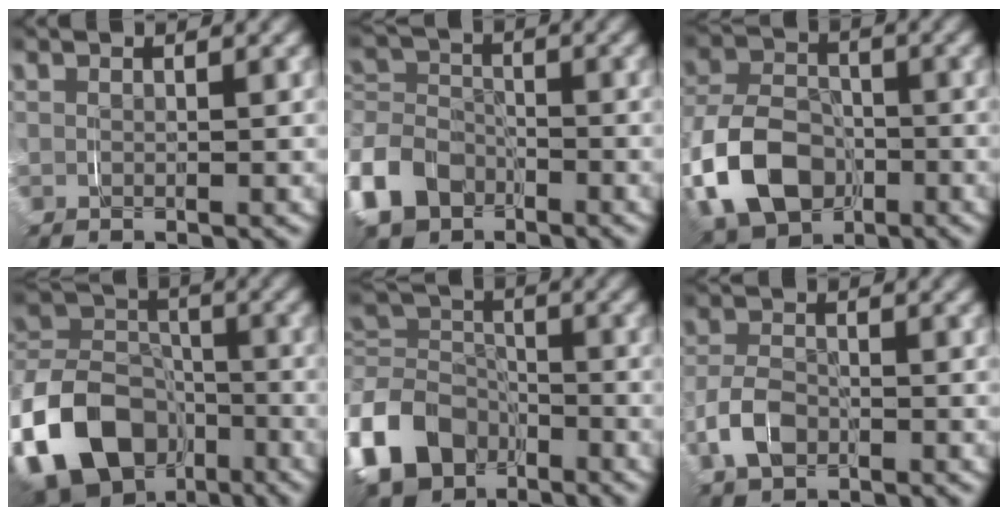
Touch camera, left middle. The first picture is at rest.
{"total": 7.6, "force": [-3.1, 6.5, 2.7], "torque": [-0.090, -0.027, -0.049]}
{"total": 10.4, "force": [-2.7, 8.2, 5.8], "torque": [-0.130, -0.024, -0.043]}
{"total": 19.7, "force": [-8.4, 16.4, 6.9], "torque": [-0.179, -0.055, -0.149]}
{"total": 9.4, "force": [-3.7, 7.8, 3.7], "torque": [-0.095, -0.028, -0.065]}
{"total": 3.7, "force": [-1.4, 2.6, 2.2], "torque": [-0.057, -0.002, -0.025]}